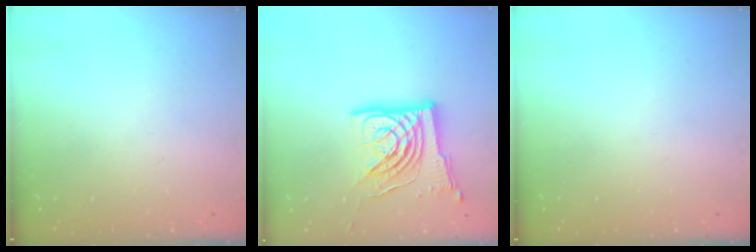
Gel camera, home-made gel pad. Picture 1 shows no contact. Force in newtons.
{"total": 16.6, "press": 16.4, "slide": 2.1}
{"total": 0.0}